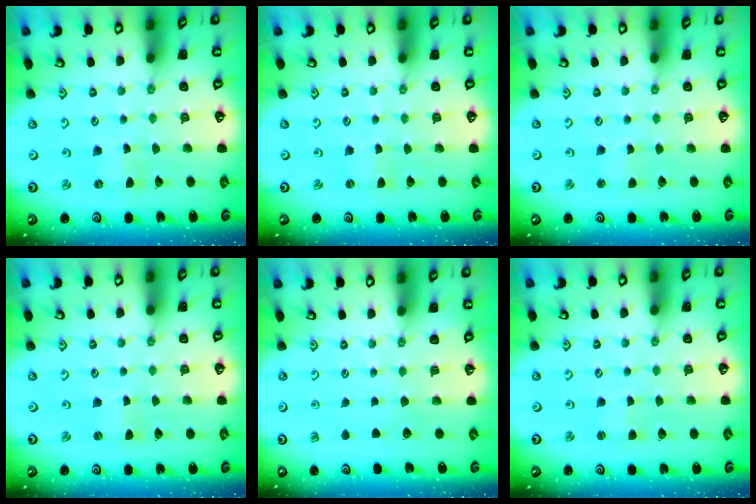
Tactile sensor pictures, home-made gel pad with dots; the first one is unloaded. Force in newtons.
{"total": 0.0}
{"total": 0.8, "press": 0.8, "slide": 0.0}
{"total": 0.0}
{"total": 0.0}
{"total": 0.0}